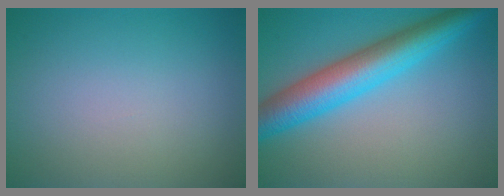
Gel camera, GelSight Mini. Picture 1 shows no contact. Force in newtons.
{"total": 7.5, "press": 7.5, "slide": 0.1}